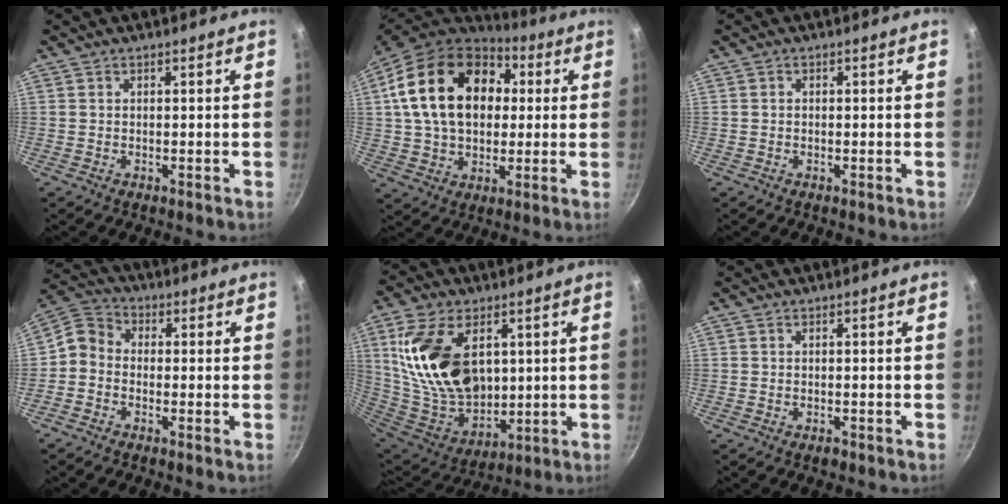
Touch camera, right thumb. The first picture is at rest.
{"total": 23.3, "force": [5.2, 16.1, 16.0], "torque": [-0.260, 0.019, 0.083]}
{"total": 0.6, "force": [-0.1, 0.5, 0.3], "torque": [-0.005, 0.004, -0.002]}
{"total": 5.4, "force": [-1.6, 4.4, 2.7], "torque": [-0.045, 0.033, -0.051]}
{"total": 21.8, "force": [5.8, 13.9, 15.7], "torque": [-0.272, -0.035, 0.126]}
{"total": 1.0, "force": [-0.7, 0.5, 0.7], "torque": [-0.013, 0.005, -0.006]}